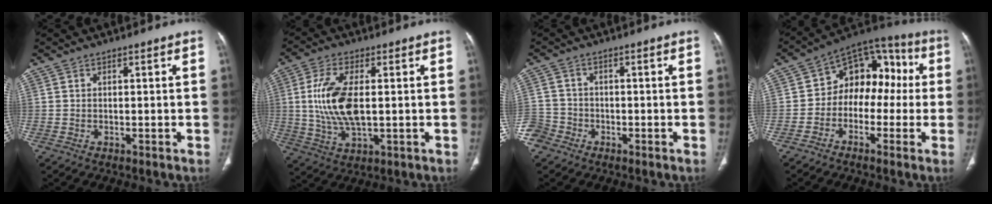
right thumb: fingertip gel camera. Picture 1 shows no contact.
{"total": 12.0, "force": [0.8, 5.6, 10.6], "torque": [-0.224, -0.005, 0.020]}
{"total": 5.3, "force": [-3.3, 4.0, 0.7], "torque": [-0.008, 0.019, -0.070]}
{"total": 13.4, "force": [-0.5, 9.6, 9.4], "torque": [-0.079, 0.053, -0.027]}